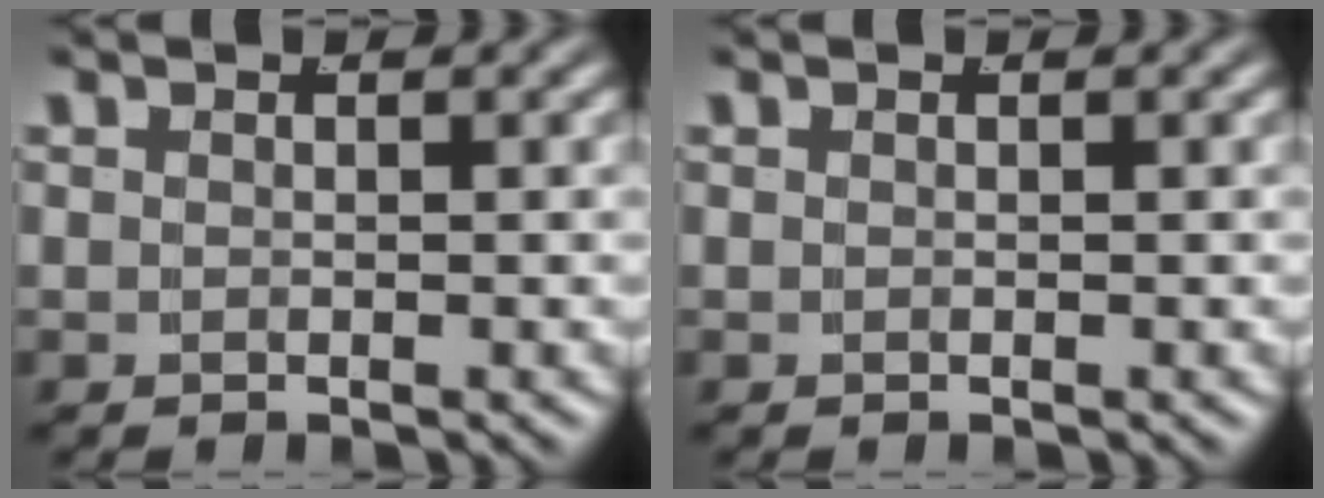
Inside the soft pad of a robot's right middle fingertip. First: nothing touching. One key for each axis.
{"total": 0.0}